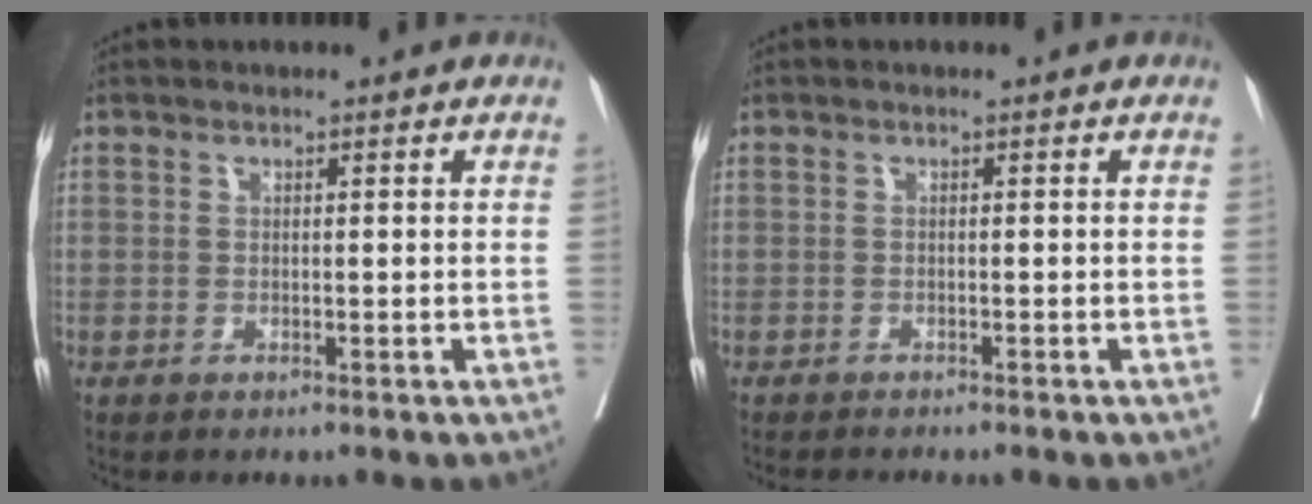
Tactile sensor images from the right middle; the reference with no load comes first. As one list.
[{"total": 1.9, "force": [-1.8, -0.1, 0.4], "torque": [-0.009, -0.005, -0.026]}]